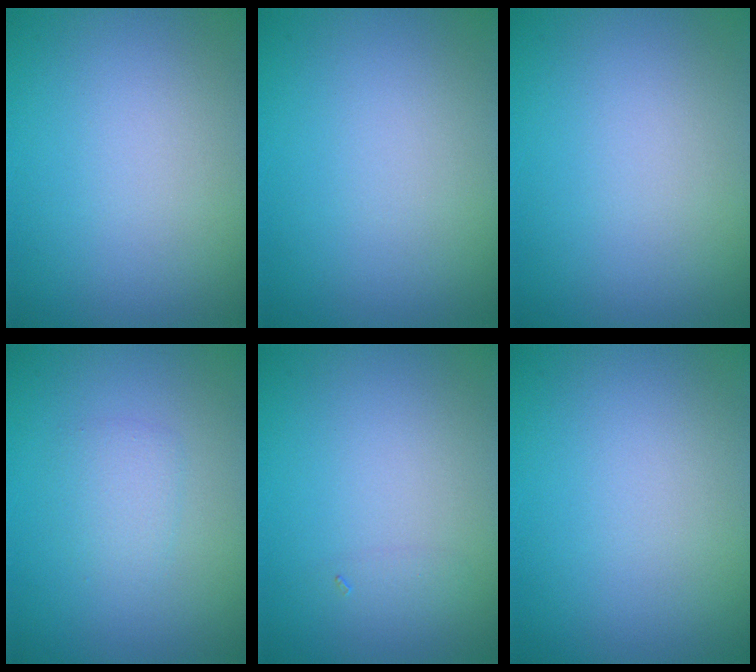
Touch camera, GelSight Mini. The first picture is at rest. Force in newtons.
{"total": 0.0}
{"total": 0.0}
{"total": 1.5, "press": 1.5, "slide": 0.1}
{"total": 0.6, "press": 0.6, "slide": 0.0}
{"total": 0.0}